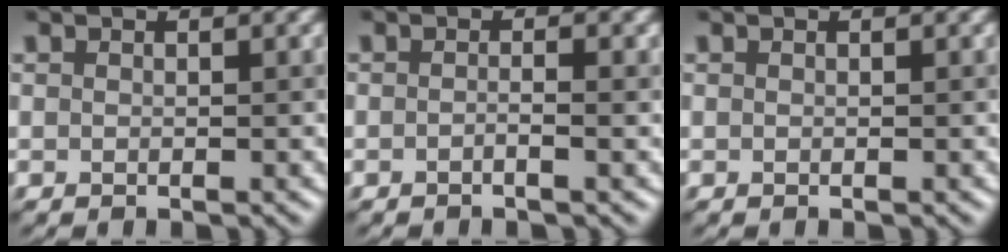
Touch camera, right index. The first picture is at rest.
{"total": 0.9, "force": [-0.4, 0.0, 0.8], "torque": [-0.014, 0.009, -0.004]}
{"total": 0.0}